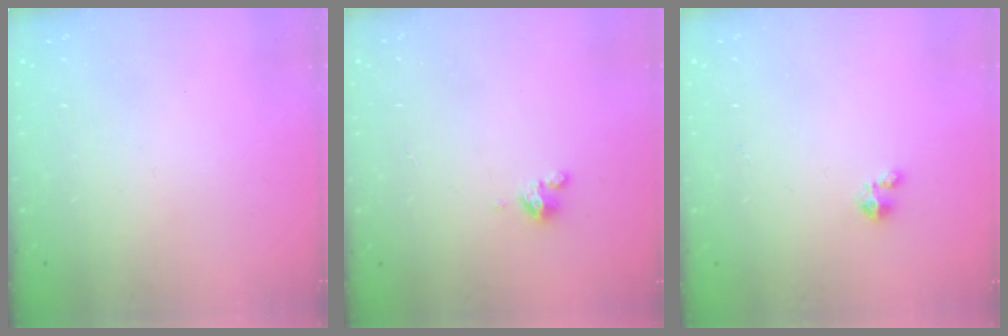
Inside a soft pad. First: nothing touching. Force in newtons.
{"total": 1.8, "press": 1.7, "slide": 0.4}
{"total": 2.1, "press": 2.1, "slide": 0.2}